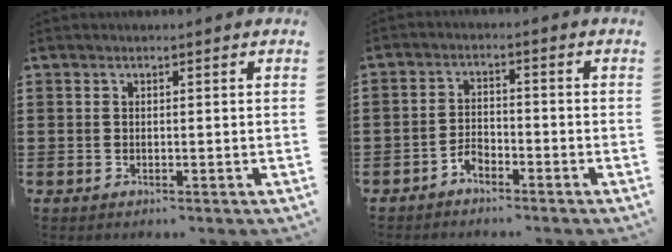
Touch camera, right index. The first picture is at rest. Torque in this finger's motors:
{"motor_torque": [1.09, 1.04, 0.02, -0.04]}